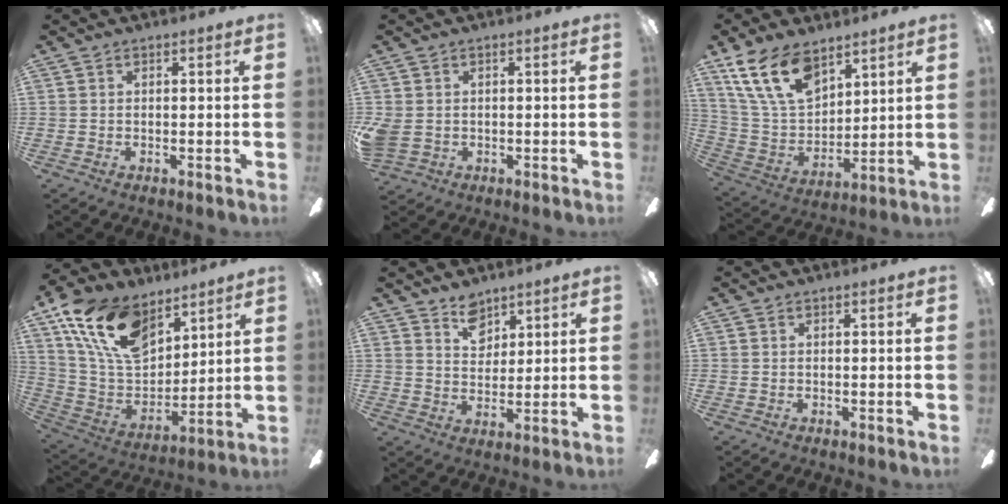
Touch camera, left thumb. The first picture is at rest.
{"total": 4.1, "force": [-0.3, 3.3, 2.4], "torque": [-0.062, 0.000, -0.006]}
{"total": 17.0, "force": [11.1, 9.1, 9.1], "torque": [-0.192, -0.041, 0.210]}
{"total": 20.1, "force": [11.7, 11.9, 11.2], "torque": [-0.227, -0.043, 0.219]}
{"total": 7.0, "force": [5.0, 4.3, 2.1], "torque": [-0.020, -0.022, 0.089]}
{"total": 0.0}